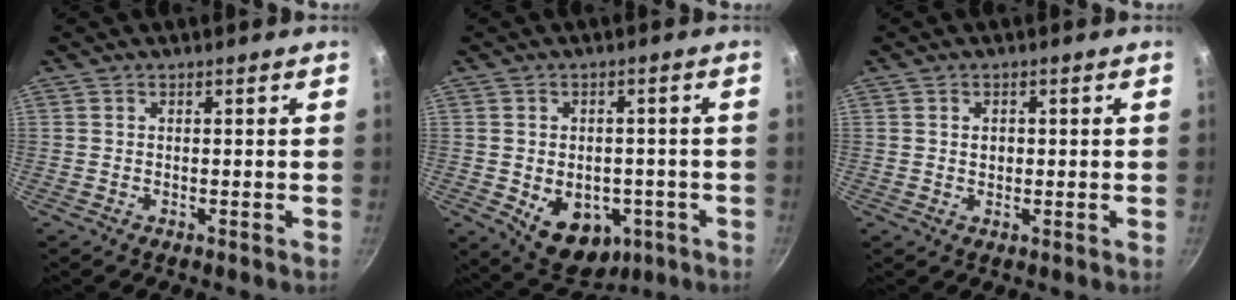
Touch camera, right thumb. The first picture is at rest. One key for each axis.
{"total": 11.3, "fx": -3.9, "fy": 7.9, "fz": 7.1, "tx": -0.083, "ty": 0.011, "tz": -0.040}
{"total": 1.8, "fx": 0.3, "fy": 1.4, "fz": 1.2, "tx": -0.011, "ty": 0.000, "tz": 0.006}